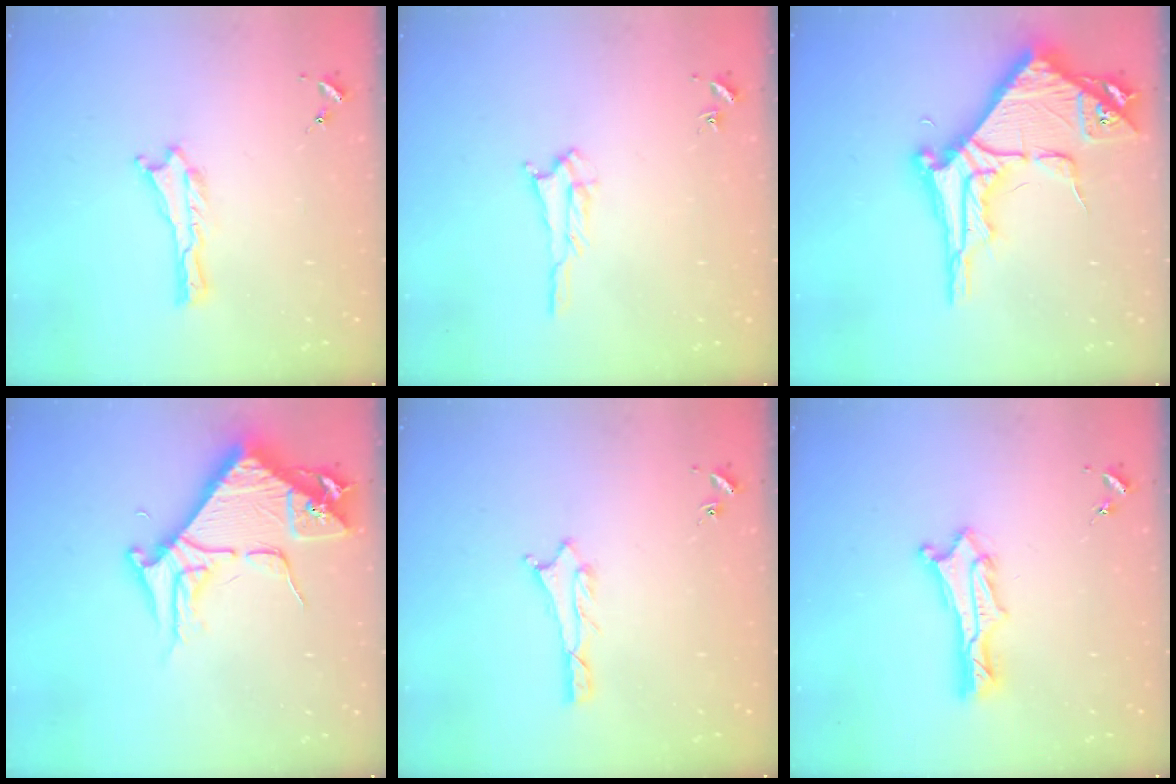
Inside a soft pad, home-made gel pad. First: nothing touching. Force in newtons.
{"total": 1.6, "press": 1.6, "slide": 0.3}
{"total": 11.0, "press": 10.9, "slide": 1.2}
{"total": 8.3, "press": 8.2, "slide": 0.9}
{"total": 1.1, "press": 1.0, "slide": 0.1}
{"total": 2.4, "press": 2.4, "slide": 0.3}